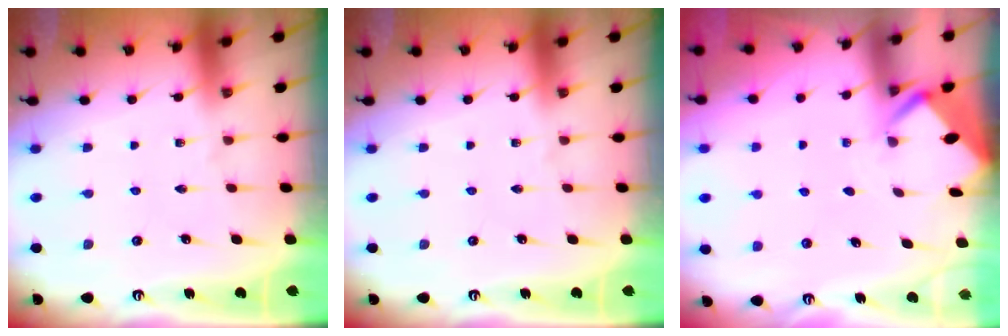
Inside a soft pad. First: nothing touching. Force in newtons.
{"total": 0.0}
{"total": 2.5, "press": 2.5, "slide": 0.2}